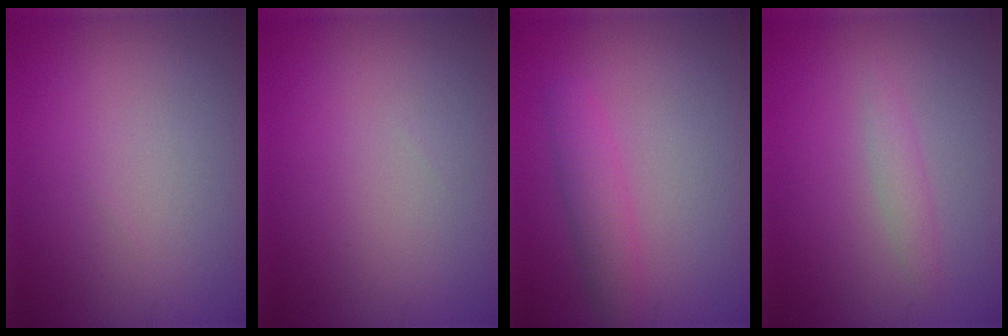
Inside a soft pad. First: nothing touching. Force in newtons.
{"total": 0.0}
{"total": 2.4, "press": 2.4, "slide": 0.1}
{"total": 1.3, "press": 1.3, "slide": 0.0}